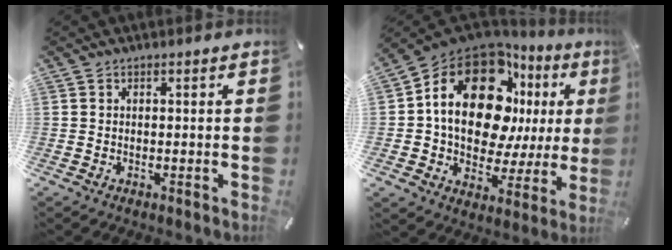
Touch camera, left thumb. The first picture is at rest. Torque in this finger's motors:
{"motor_torque": [2.51, 2.50, 2.54, -0.23, 0.29]}